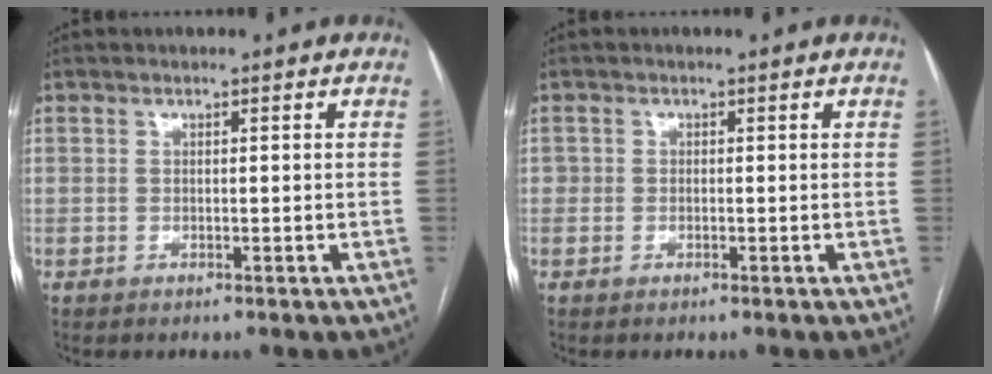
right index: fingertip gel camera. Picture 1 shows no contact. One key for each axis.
{"total": 0.7, "fx": 0.0, "fy": 0.7, "fz": 0.2, "tx": 0.005, "ty": 0.005, "tz": -0.002}